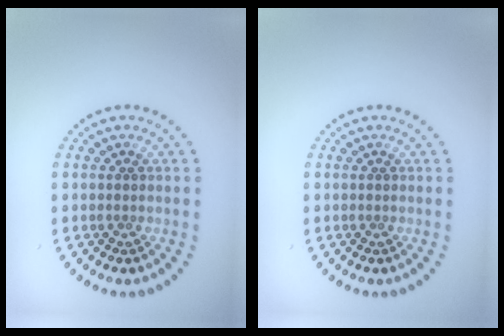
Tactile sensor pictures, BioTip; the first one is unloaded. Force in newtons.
{"total": 0.0}